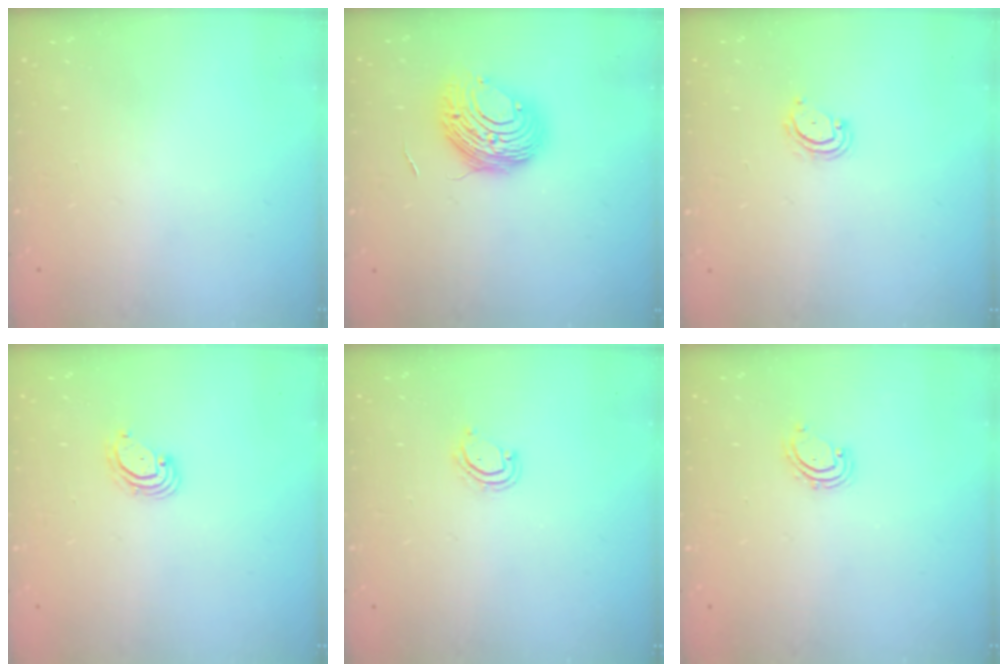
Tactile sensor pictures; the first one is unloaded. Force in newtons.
{"total": 10.1, "press": 10.1, "slide": 0.7}
{"total": 3.9, "press": 3.9, "slide": 0.3}
{"total": 2.8, "press": 2.8, "slide": 0.2}
{"total": 3.5, "press": 3.4, "slide": 0.3}
{"total": 2.7, "press": 2.6, "slide": 0.5}